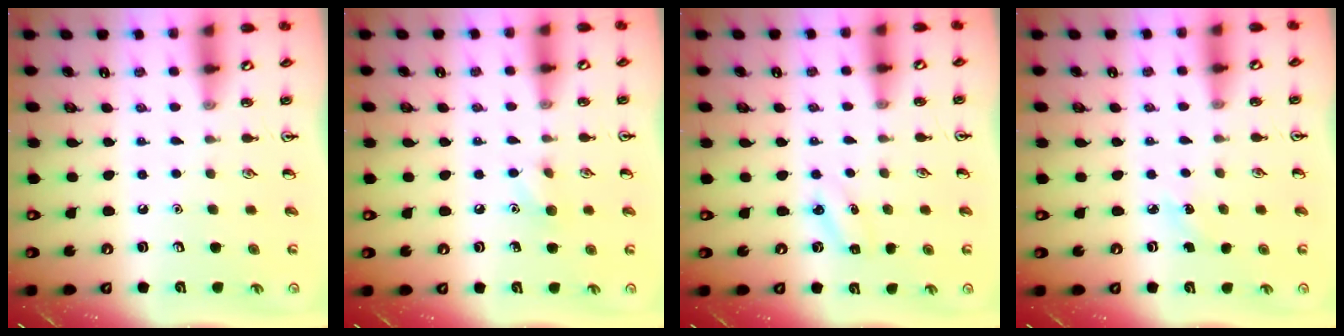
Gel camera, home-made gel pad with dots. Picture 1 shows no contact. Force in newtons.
{"total": 6.2, "press": 6.0, "slide": 1.4}
{"total": 2.8, "press": 2.6, "slide": 1.0}
{"total": 2.8, "press": 2.6, "slide": 1.0}